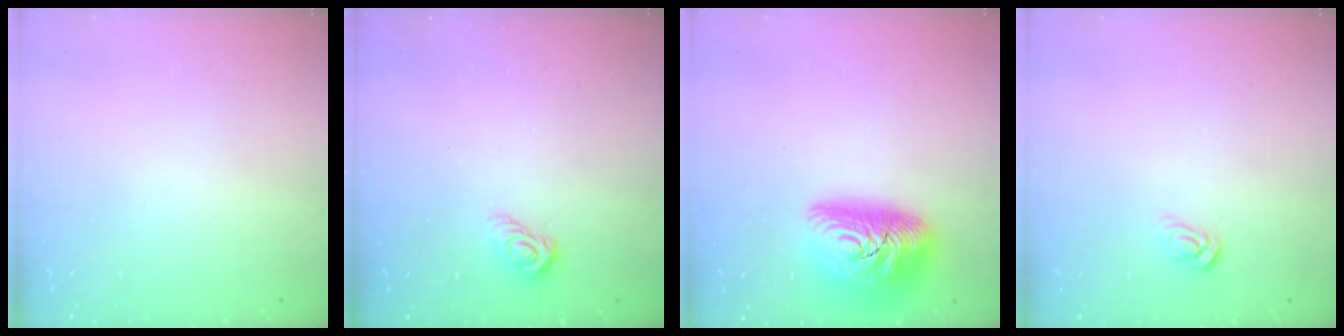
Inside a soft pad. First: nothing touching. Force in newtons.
{"total": 5.3, "press": 5.3, "slide": 0.3}
{"total": 16.1, "press": 16.1, "slide": 0.9}
{"total": 4.3, "press": 4.2, "slide": 0.4}